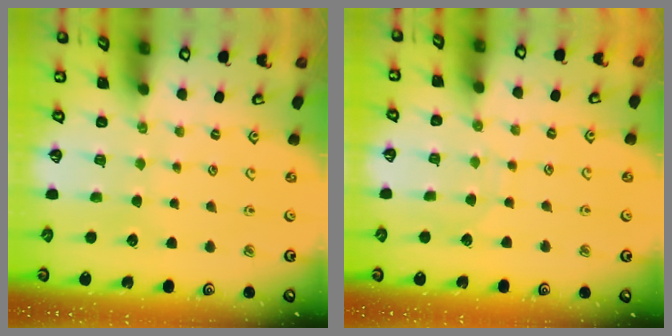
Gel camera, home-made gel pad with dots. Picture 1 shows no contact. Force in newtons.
{"total": 5.6, "press": 5.6, "slide": 0.5}